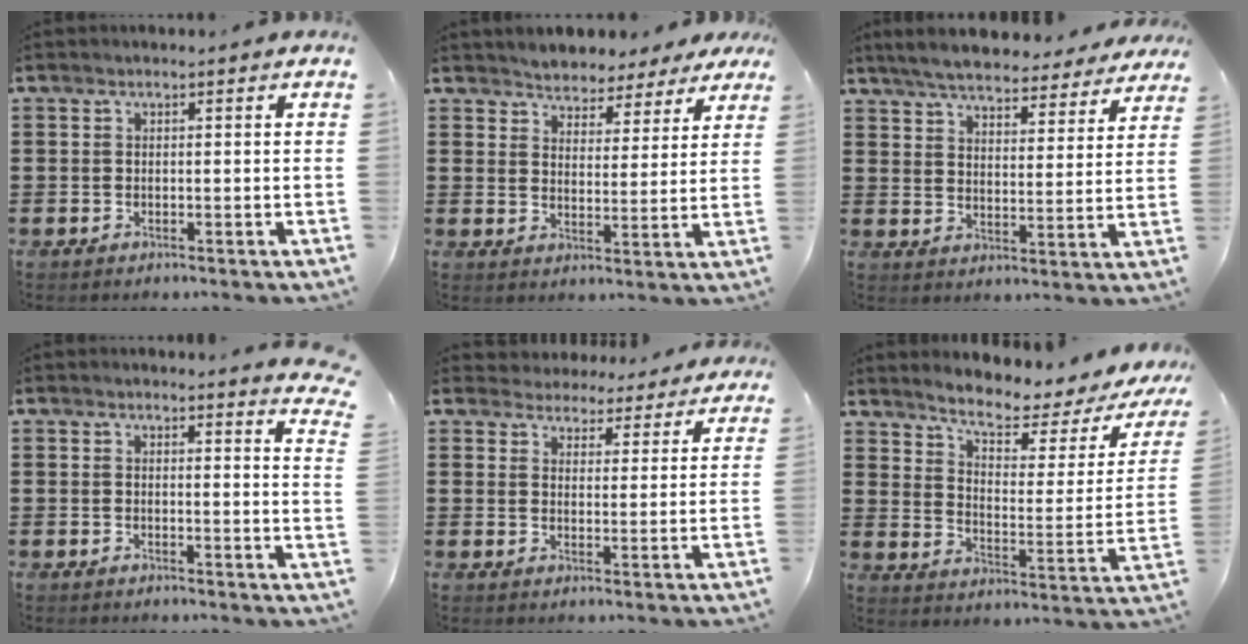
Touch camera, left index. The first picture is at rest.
{"total": 3.7, "force": [3.5, 1.1, -0.7], "torque": [-0.010, -0.014, 0.060]}
{"total": 5.8, "force": [5.5, 0.5, 1.6], "torque": [-0.058, -0.028, 0.096]}
{"total": 2.7, "force": [2.6, -0.4, 0.7], "torque": [-0.015, -0.012, 0.046]}
{"total": 4.0, "force": [3.9, 0.9, -0.1], "torque": [-0.021, -0.020, 0.070]}
{"total": 5.2, "force": [3.7, 1.4, 3.4], "torque": [-0.070, -0.028, 0.051]}